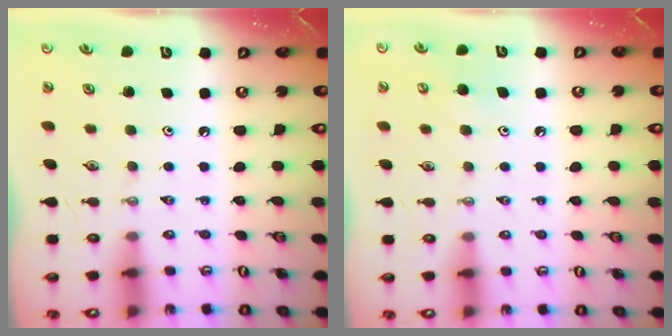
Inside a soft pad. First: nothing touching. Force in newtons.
{"total": 5.3, "press": 5.3, "slide": 0.4}